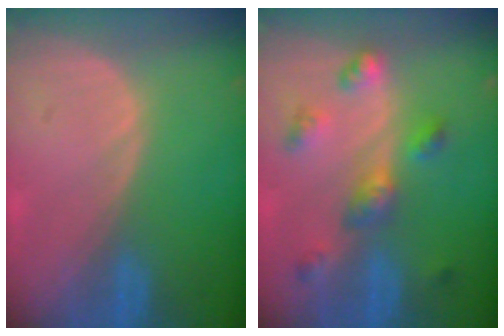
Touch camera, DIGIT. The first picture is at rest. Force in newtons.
{"total": 6.4, "press": 5.7, "slide": 2.8}